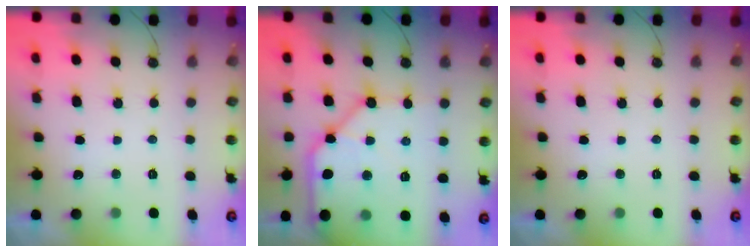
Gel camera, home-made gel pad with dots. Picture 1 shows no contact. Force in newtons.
{"total": 13.4, "press": 13.3, "slide": 1.4}
{"total": 0.0}